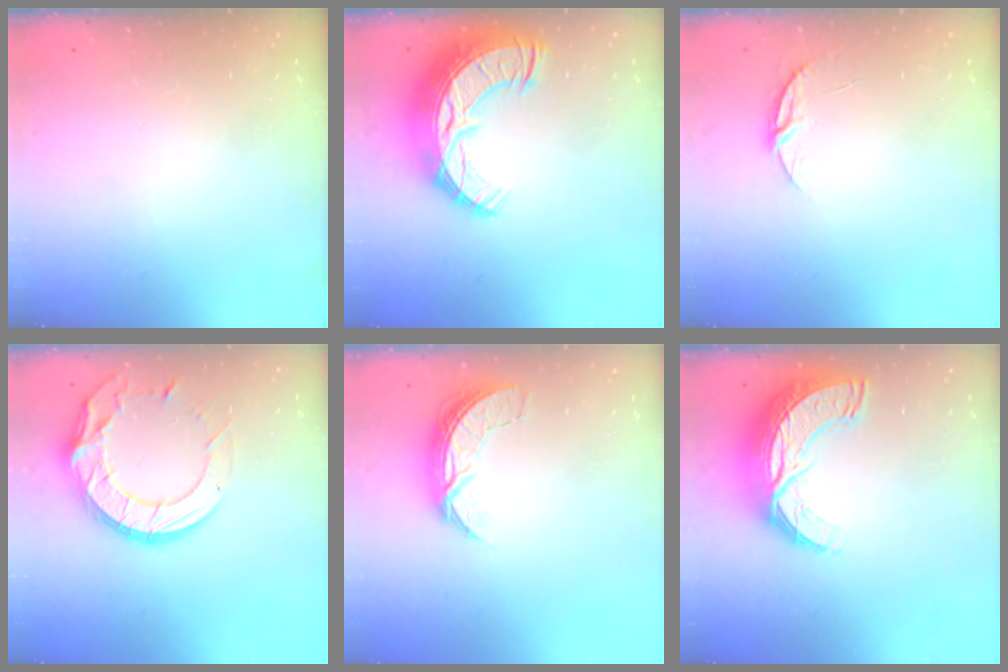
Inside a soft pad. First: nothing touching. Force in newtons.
{"total": 19.3, "press": 19.2, "slide": 1.4}
{"total": 5.6, "press": 5.5, "slide": 0.6}
{"total": 18.1, "press": 18.1, "slide": 1.3}
{"total": 7.4, "press": 7.3, "slide": 0.5}
{"total": 15.0, "press": 14.9, "slide": 1.0}